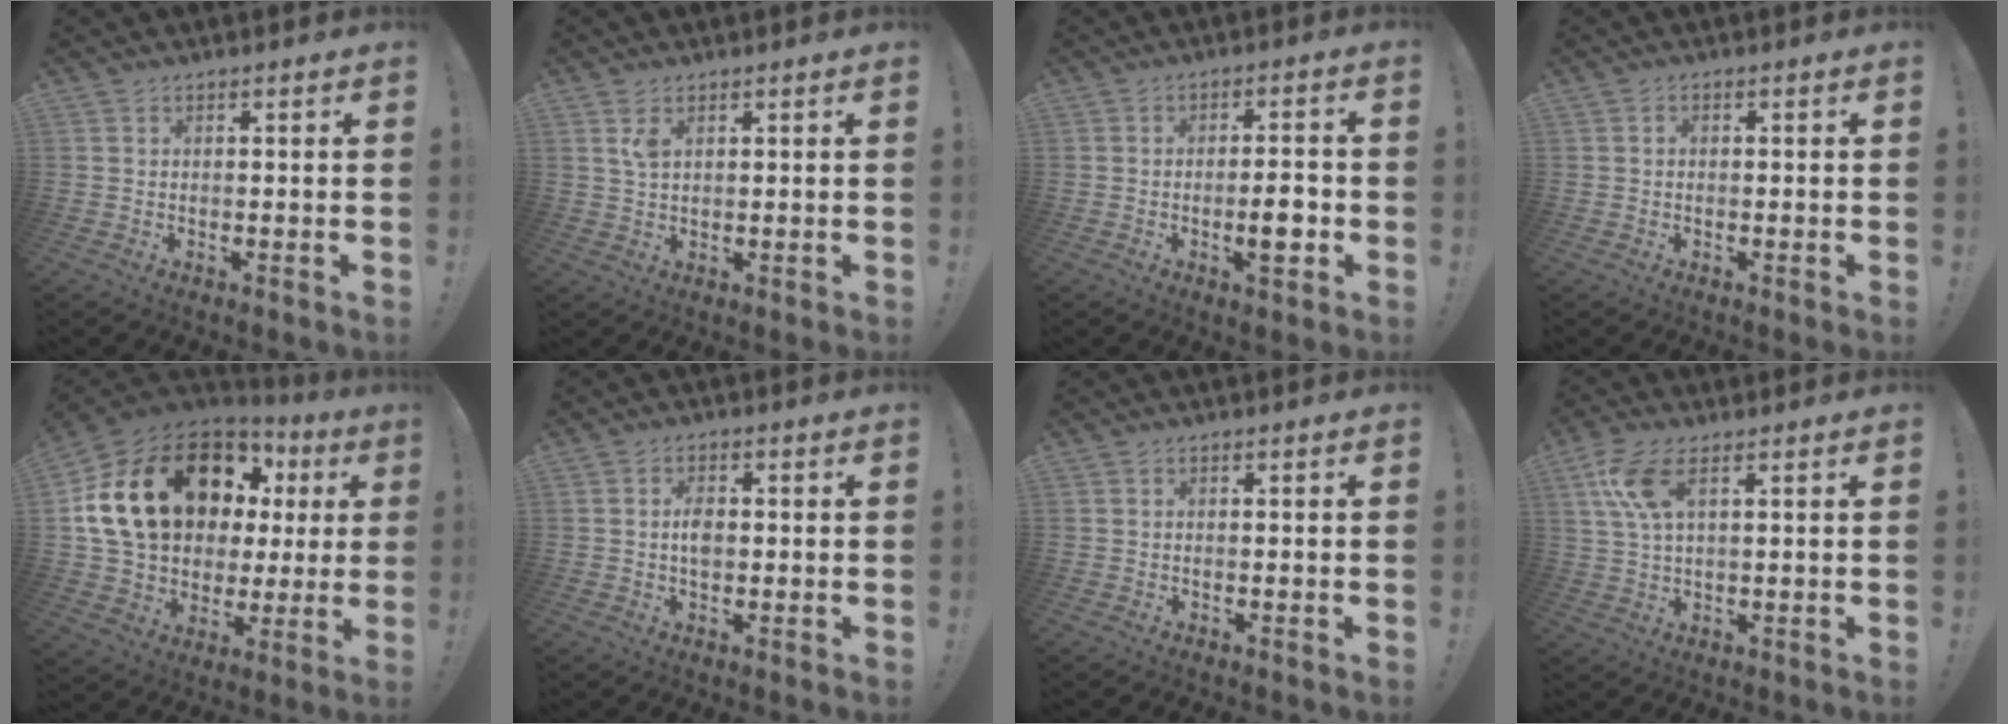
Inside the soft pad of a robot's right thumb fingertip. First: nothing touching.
{"total": 3.2, "force": [1.6, 1.5, 2.4], "torque": [-0.039, -0.004, 0.025]}
{"total": 6.7, "force": [-2.0, 2.2, 6.0], "torque": [-0.074, 0.007, -0.032]}
{"total": 2.5, "force": [-1.4, 1.8, 1.0], "torque": [-0.020, 0.009, -0.029]}
{"total": 24.1, "force": [9.2, 15.6, 16.0], "torque": [-0.281, -0.035, 0.201]}
{"total": 3.7, "force": [-0.2, 2.3, 2.9], "torque": [-0.046, 0.005, -0.006]}
{"total": 0.0}
{"total": 9.0, "force": [3.5, 3.7, 7.4], "torque": [-0.146, 0.003, 0.069]}